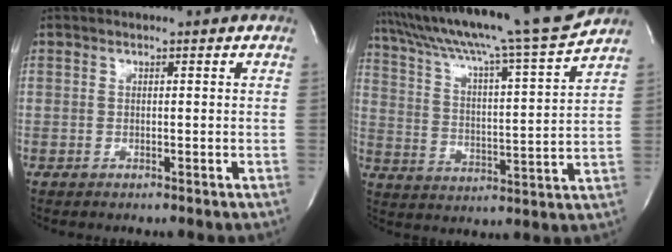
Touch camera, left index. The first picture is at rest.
{"total": 19.9, "force": [17.6, -1.6, 9.2], "torque": [-0.161, -0.026, 0.270]}